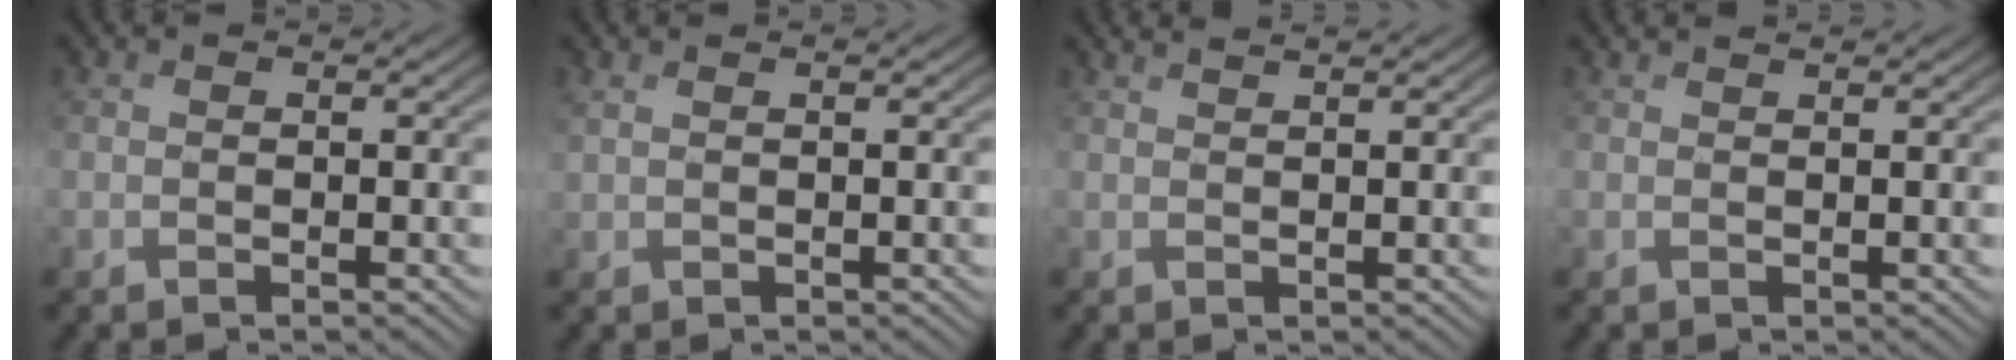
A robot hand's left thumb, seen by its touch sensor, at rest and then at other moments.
{"total": 1.1, "force": [0.9, 0.2, 0.6], "torque": [-0.020, 0.001, 0.019]}
{"total": 1.4, "force": [1.2, 0.2, 0.7], "torque": [-0.013, 0.003, 0.016]}
{"total": 0.9, "force": [0.9, 0.0, 0.2], "torque": [-0.009, -0.002, 0.013]}